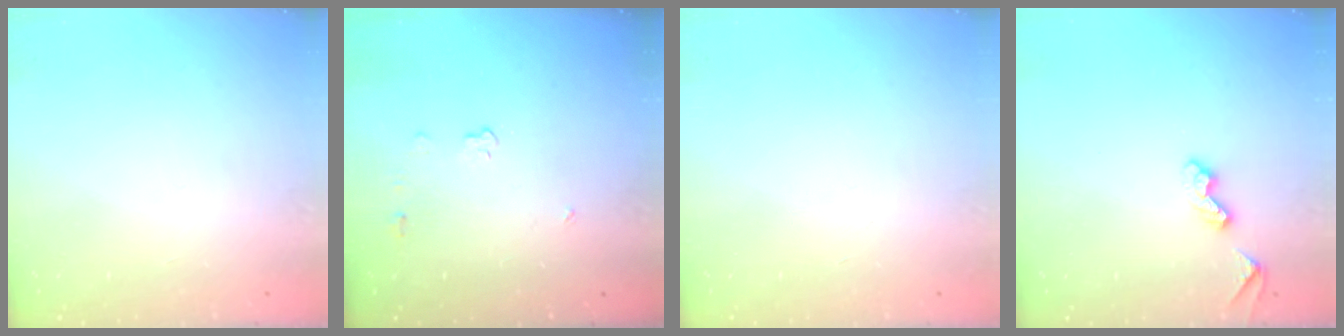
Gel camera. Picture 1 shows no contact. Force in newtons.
{"total": 4.0, "press": 3.9, "slide": 0.5}
{"total": 0.0}
{"total": 5.4, "press": 5.3, "slide": 0.7}